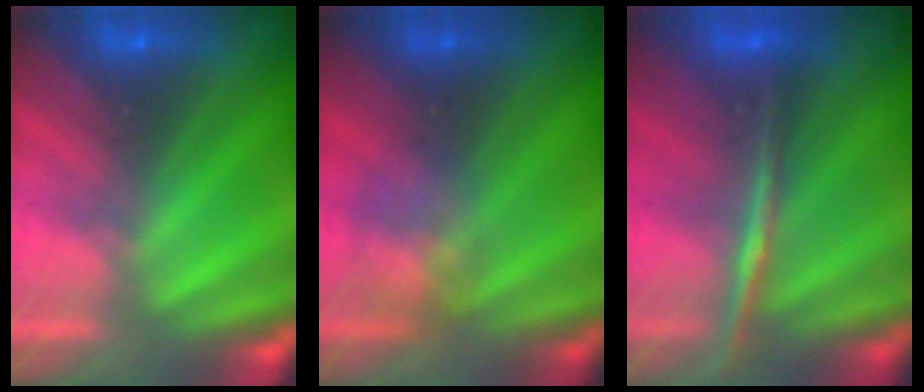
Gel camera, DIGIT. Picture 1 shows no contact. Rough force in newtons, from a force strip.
{"total": 2.3}
{"total": 1.9}